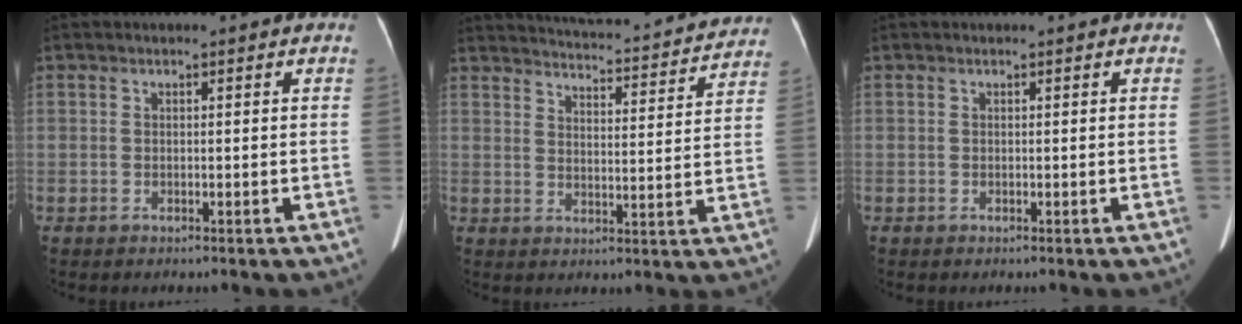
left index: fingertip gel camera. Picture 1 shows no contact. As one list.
[{"total": 22.4, "force": [21.3, 3.0, 6.3], "torque": [-0.095, -0.025, 0.263]}, {"total": 0.0}]